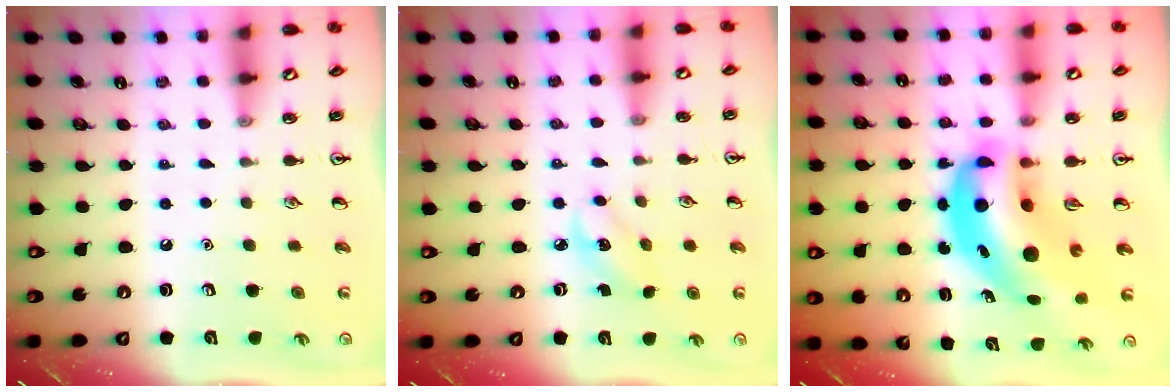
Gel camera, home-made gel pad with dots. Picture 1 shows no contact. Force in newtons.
{"total": 2.9, "press": 2.8, "slide": 0.7}
{"total": 15.8, "press": 15.0, "slide": 4.9}